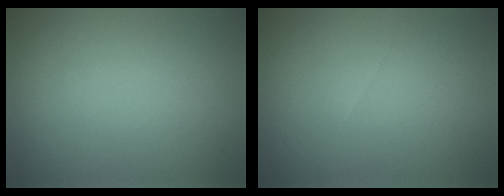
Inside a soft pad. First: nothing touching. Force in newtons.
{"total": 0.0}